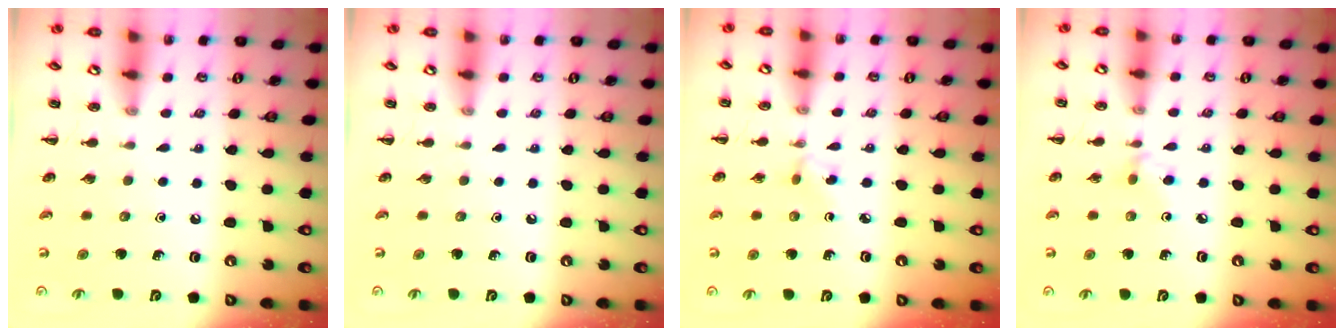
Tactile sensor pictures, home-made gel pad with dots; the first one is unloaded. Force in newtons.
{"total": 0.0}
{"total": 2.6, "press": 2.3, "slide": 1.1}
{"total": 5.0, "press": 4.7, "slide": 1.6}